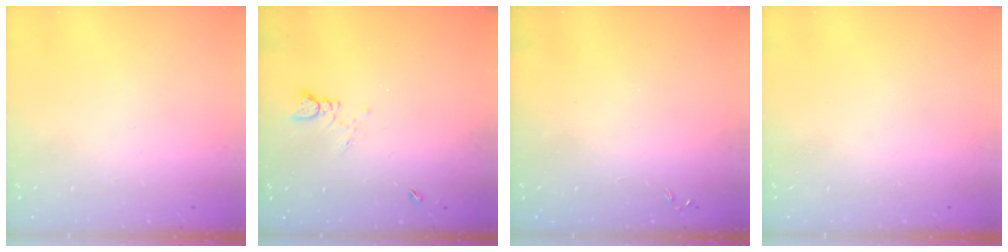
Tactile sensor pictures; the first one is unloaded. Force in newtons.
{"total": 1.0, "press": 1.0, "slide": 0.1}
{"total": 0.0}
{"total": 0.0}